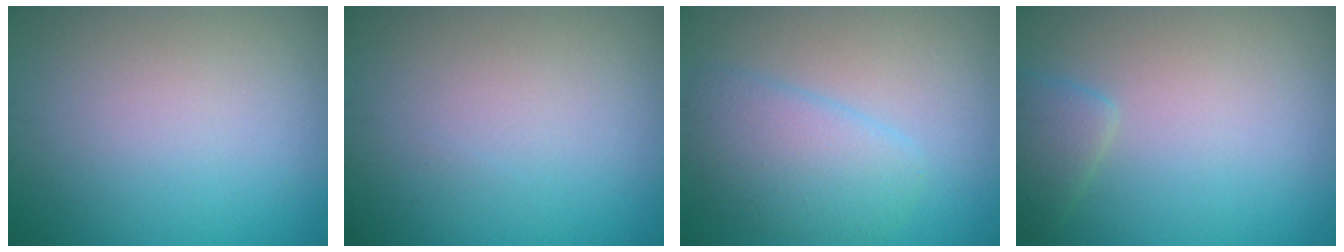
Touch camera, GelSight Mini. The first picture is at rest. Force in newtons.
{"total": 0.0}
{"total": 3.9, "press": 3.9, "slide": 0.3}
{"total": 1.8, "press": 1.8, "slide": 0.2}